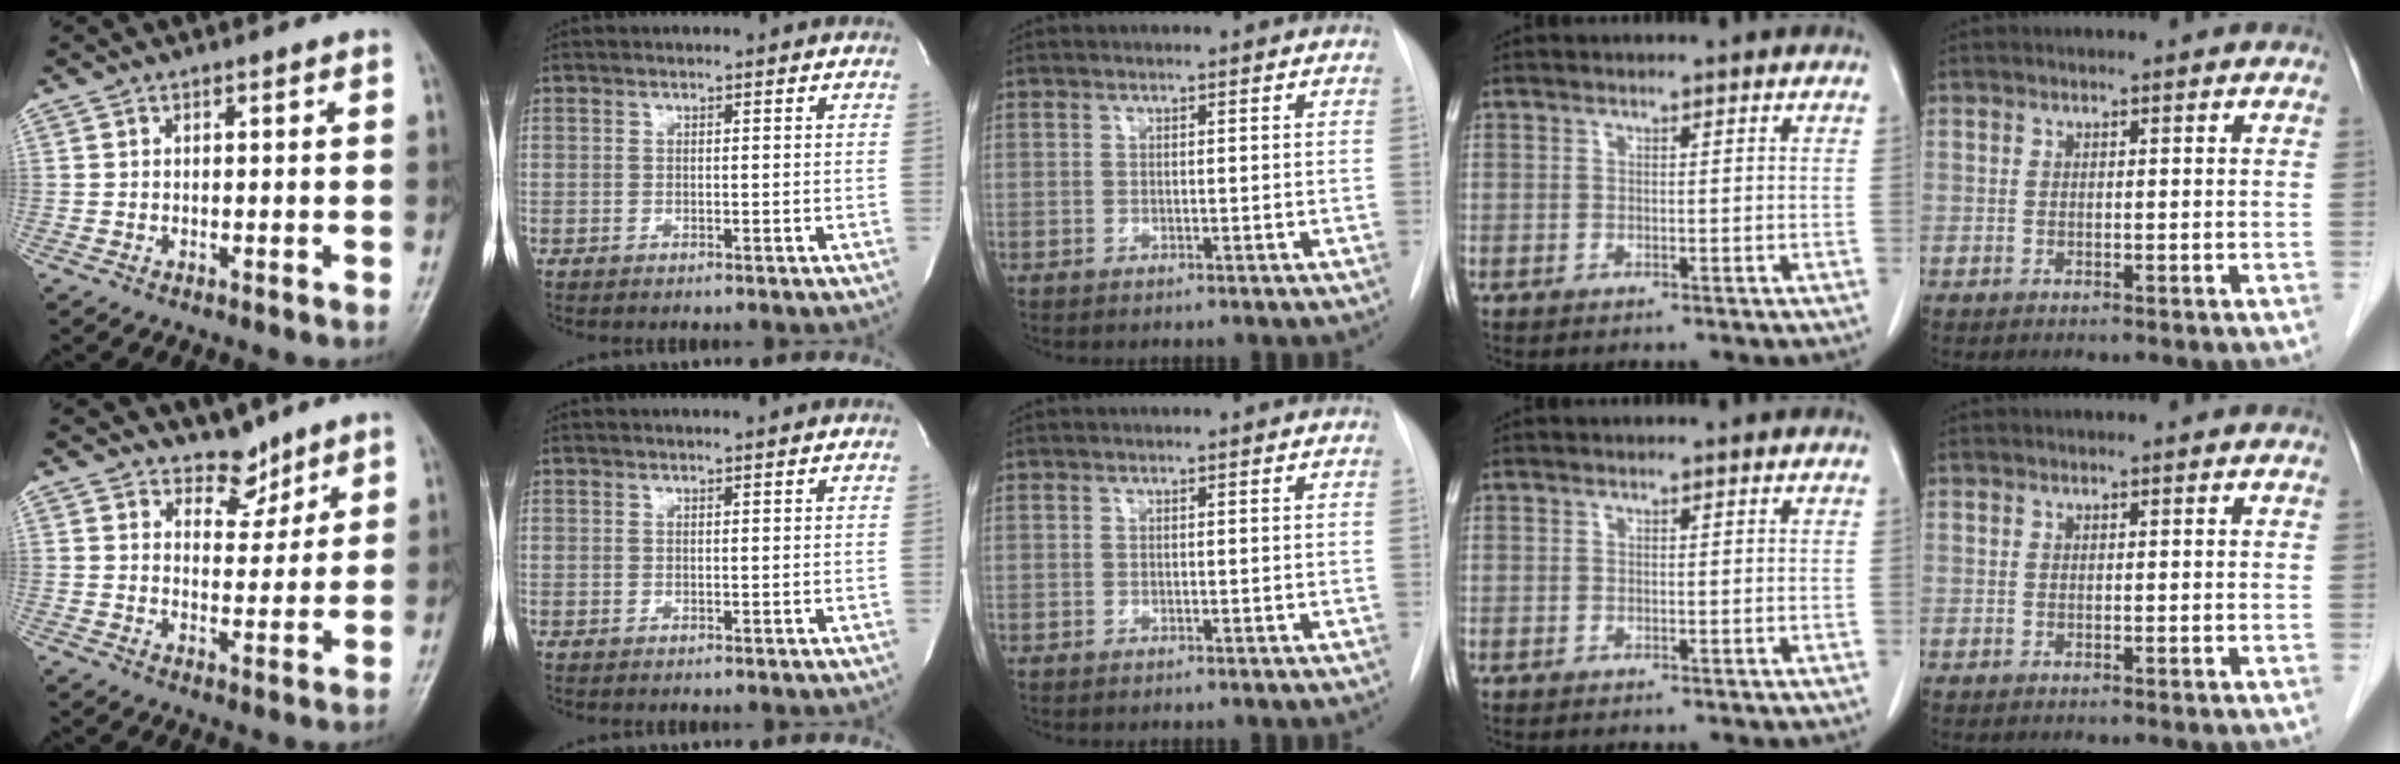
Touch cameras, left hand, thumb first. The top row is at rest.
{"thumb": {"total": 5.0, "force": [4.2, 2.6, 0.8], "torque": [0.017, -0.034, 0.070]}, "index": {"total": 0.8, "force": [0.8, -0.2, 0.3], "torque": [-0.008, 0.000, 0.013]}}